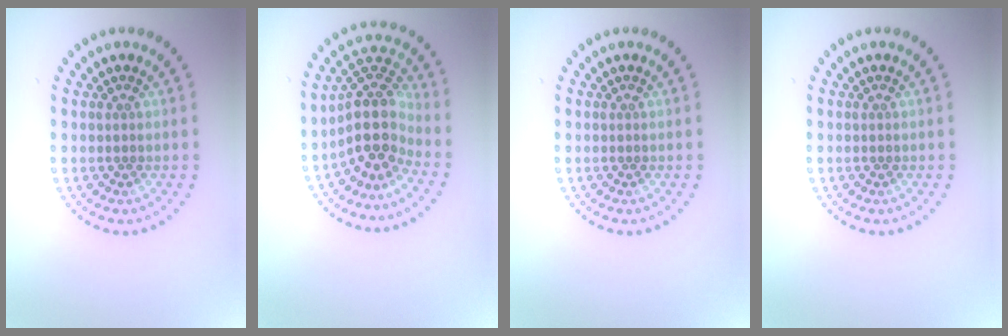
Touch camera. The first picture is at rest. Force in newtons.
{"total": 4.9, "press": 3.9, "slide": 3.0}
{"total": 0.0}
{"total": 0.0}